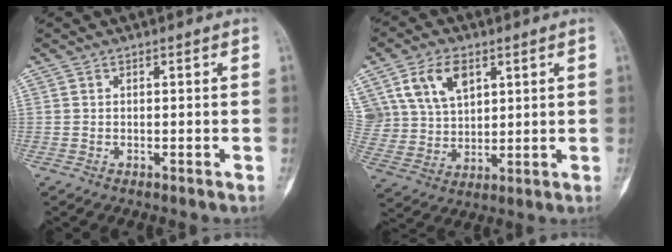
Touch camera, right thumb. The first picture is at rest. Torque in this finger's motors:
{"motor_torque": [0.62, 3.04, 1.10, 0.15, 0.13]}